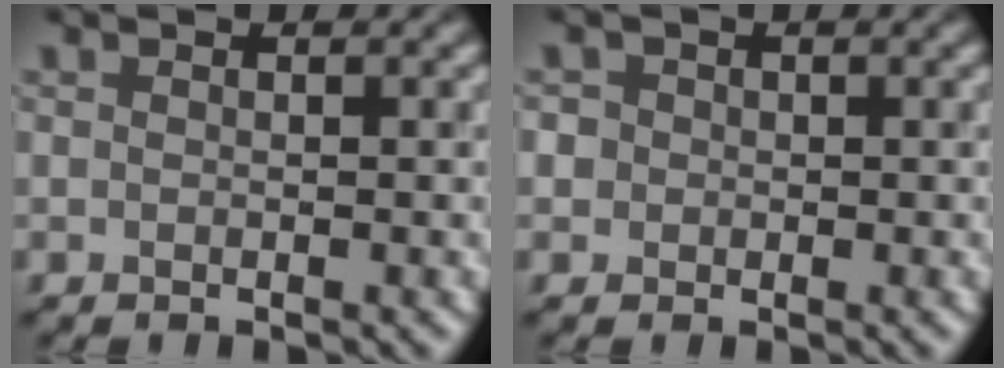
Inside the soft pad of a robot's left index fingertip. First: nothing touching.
{"total": 1.7, "force": [0.3, 1.6, 0.6], "torque": [-0.002, 0.008, -0.001]}